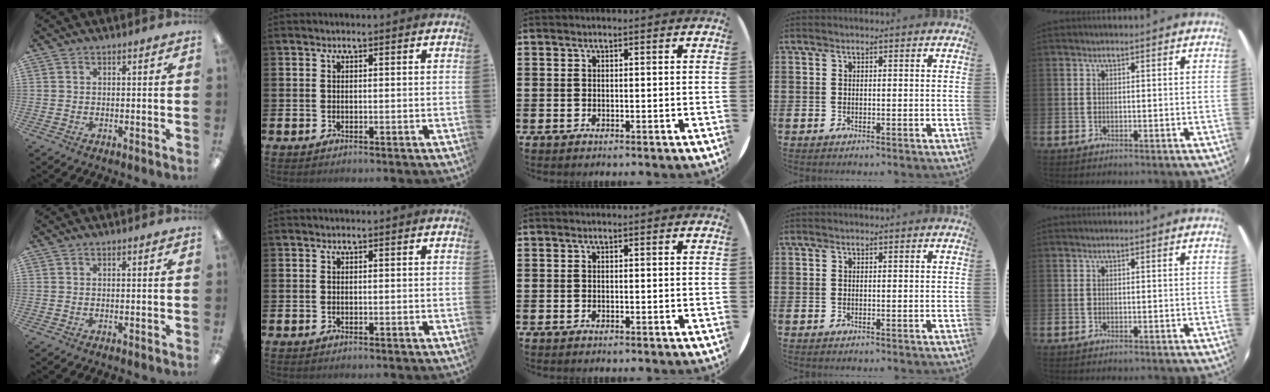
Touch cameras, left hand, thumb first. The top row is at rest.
{}